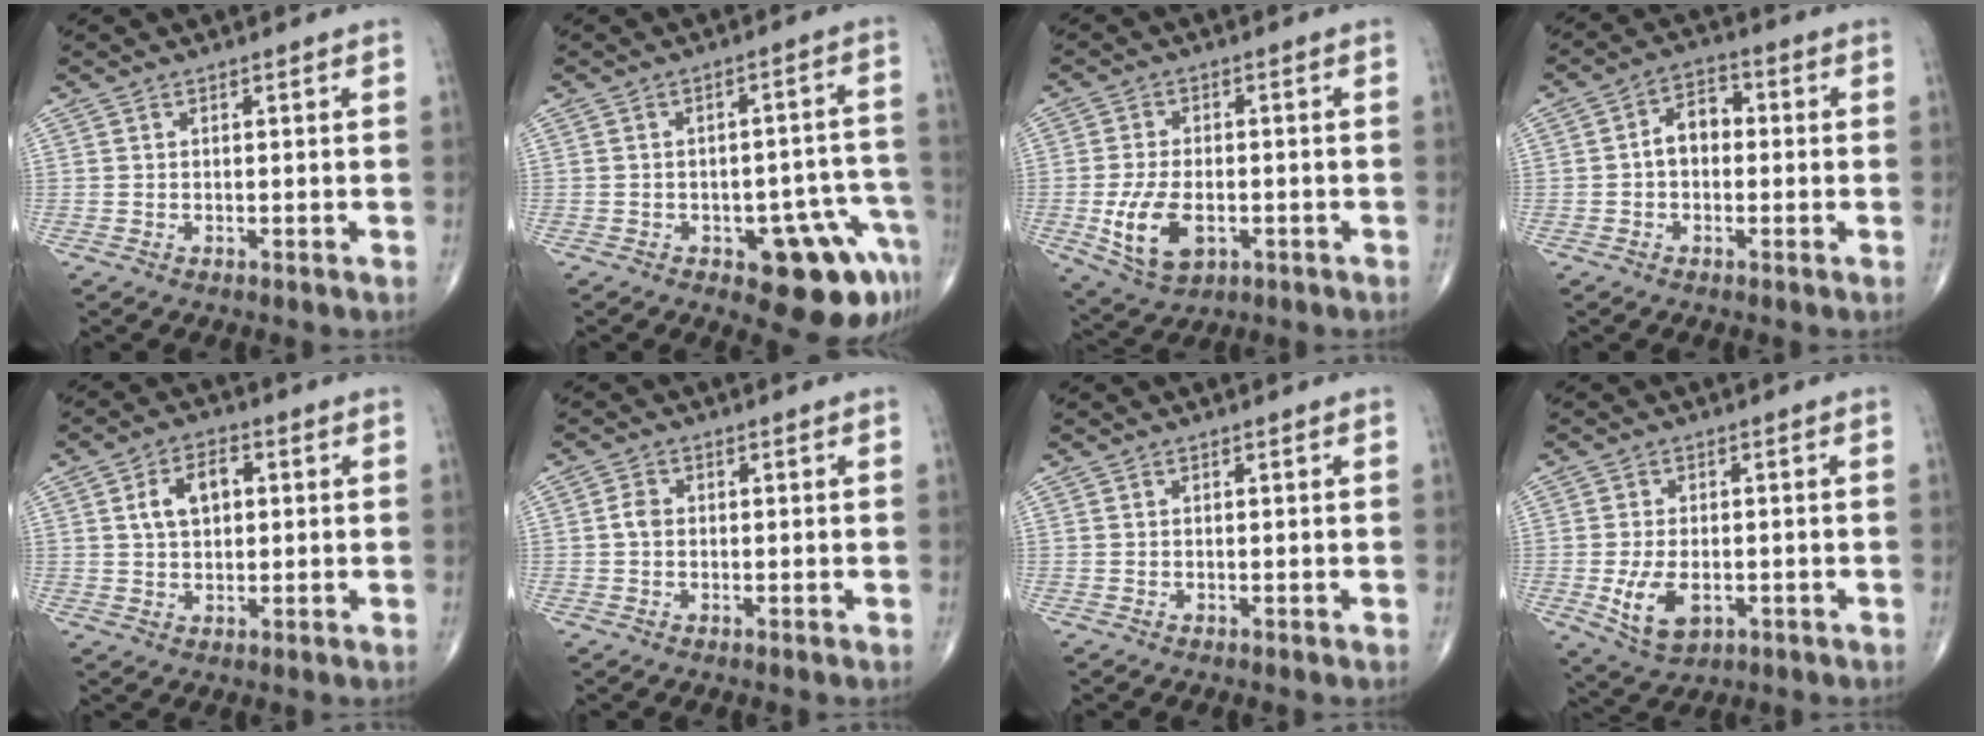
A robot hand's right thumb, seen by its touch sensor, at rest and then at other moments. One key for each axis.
{"total": 12.7, "fx": -6.1, "fy": 5.8, "fz": 9.5, "tx": -0.070, "ty": 0.046, "tz": -0.068}
{"total": 9.8, "fx": -2.5, "fy": 5.6, "fz": 7.6, "tx": -0.145, "ty": -0.001, "tz": -0.033}
{"total": 5.9, "fx": -0.2, "fy": 4.1, "fz": 4.3, "tx": -0.057, "ty": 0.024, "tz": -0.015}
{"total": 6.8, "fx": 1.5, "fy": 4.3, "fz": 5.1, "tx": -0.081, "ty": 0.011, "tz": 0.022}
{"total": 2.1, "fx": 0.0, "fy": 1.6, "fz": 1.3, "tx": -0.023, "ty": 0.004, "tz": -0.004}
{"total": 0.0}
{"total": 7.8, "fx": -1.9, "fy": 4.5, "fz": 6.1, "tx": -0.108, "ty": -0.005, "tz": -0.022}